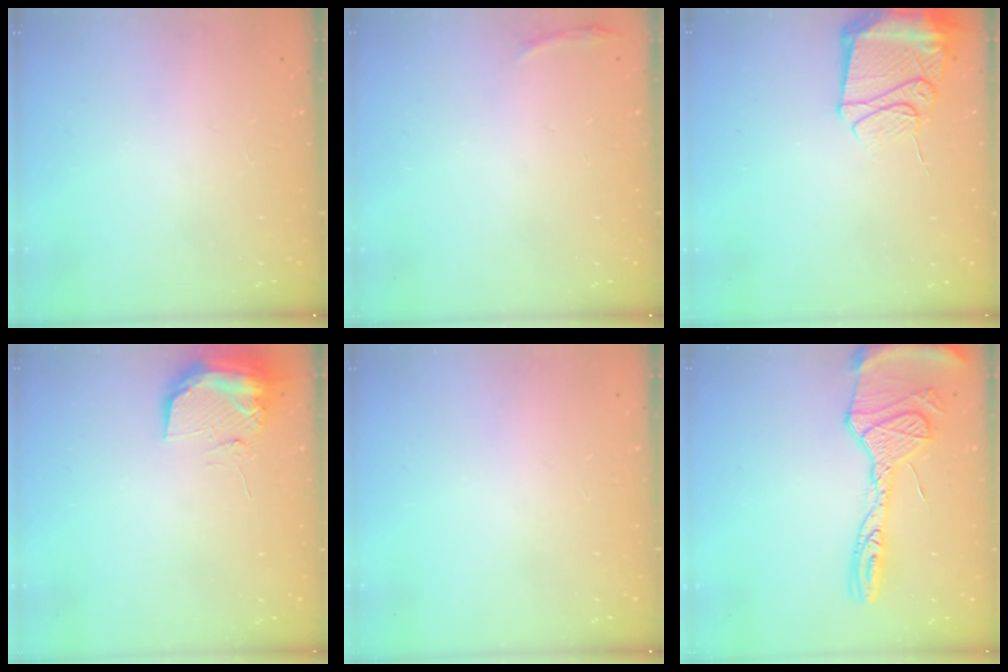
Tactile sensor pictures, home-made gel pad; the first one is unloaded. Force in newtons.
{"total": 3.0, "press": 1.9, "slide": 2.3}
{"total": 12.8, "press": 12.8, "slide": 1.1}
{"total": 10.4, "press": 10.4, "slide": 1.2}
{"total": 0.0}
{"total": 17.8, "press": 17.7, "slide": 1.7}